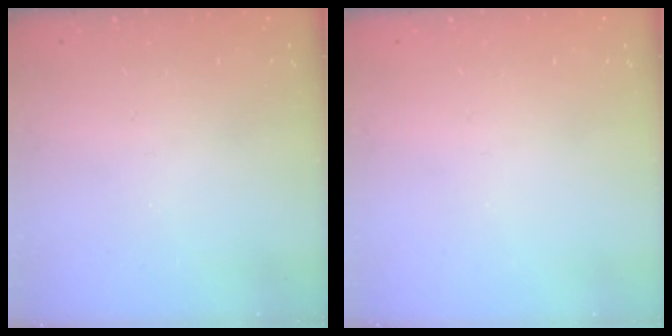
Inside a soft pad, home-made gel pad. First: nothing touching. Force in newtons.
{"total": 0.0}